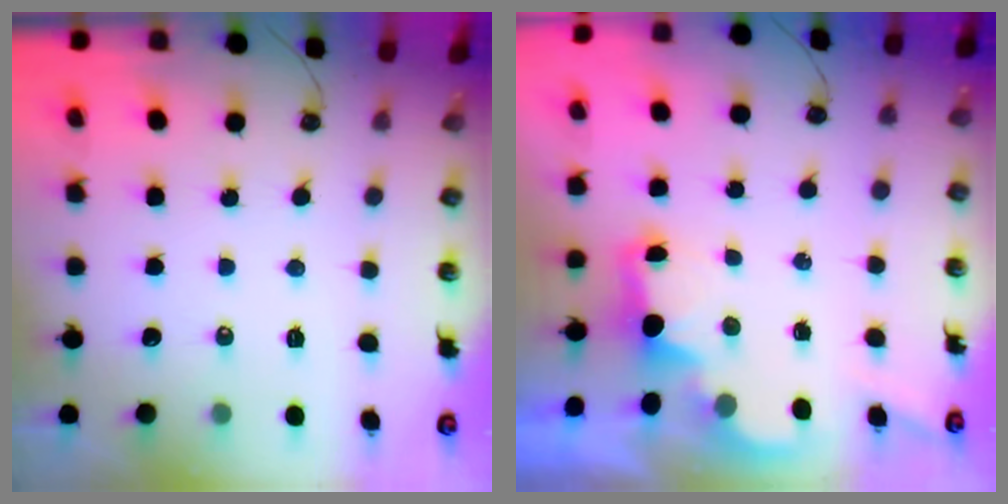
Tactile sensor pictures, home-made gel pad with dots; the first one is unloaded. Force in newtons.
{"total": 2.1, "press": 2.0, "slide": 0.7}